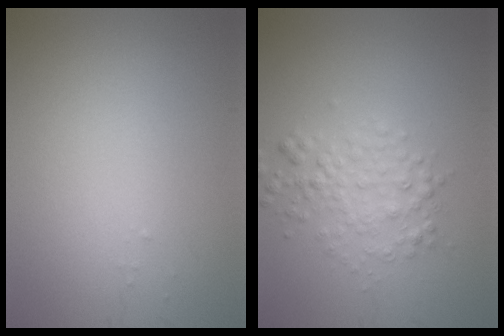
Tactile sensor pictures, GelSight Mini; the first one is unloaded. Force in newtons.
{"total": 2.9, "press": 2.9, "slide": 0.0}